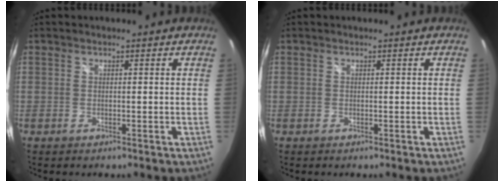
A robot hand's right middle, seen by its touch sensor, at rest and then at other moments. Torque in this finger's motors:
{"motor_torque": [0.00, 0.00, -0.01, 0.00]}